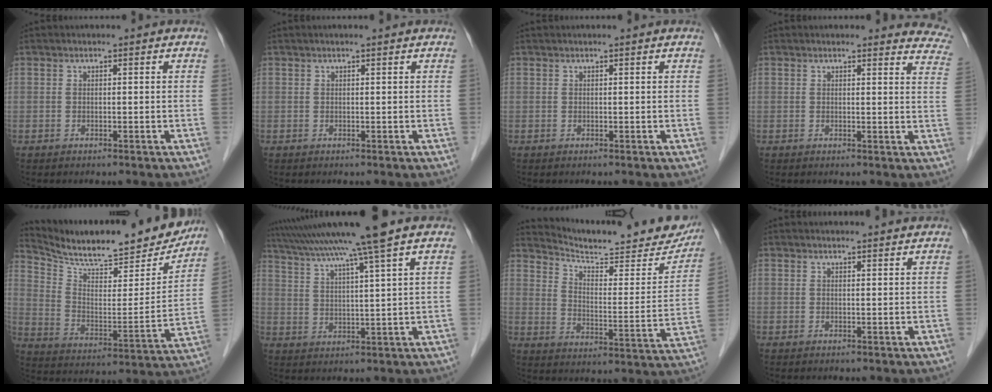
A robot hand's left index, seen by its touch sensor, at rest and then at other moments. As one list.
[{"total": 1.2, "force": [0.9, -0.1, 0.7], "torque": [-0.010, 0.011, 0.016]}, {"total": 0.8, "force": [0.7, -0.1, 0.3], "torque": [-0.004, 0.012, 0.015]}, {"total": 10.0, "force": [9.7, 2.1, 1.3], "torque": [0.029, -0.045, 0.060]}, {"total": 23.7, "force": [21.3, 4.5, 9.2], "torque": [-0.153, -0.041, 0.309]}, {"total": 14.2, "force": [11.5, -2.6, 8.0], "torque": [-0.138, -0.003, 0.173]}, {"total": 22.4, "force": [20.4, 4.2, 8.3], "torque": [-0.115, -0.041, 0.267]}, {"total": 3.5, "force": [3.4, -0.1, 0.7], "torque": [-0.012, 0.008, 0.037]}]